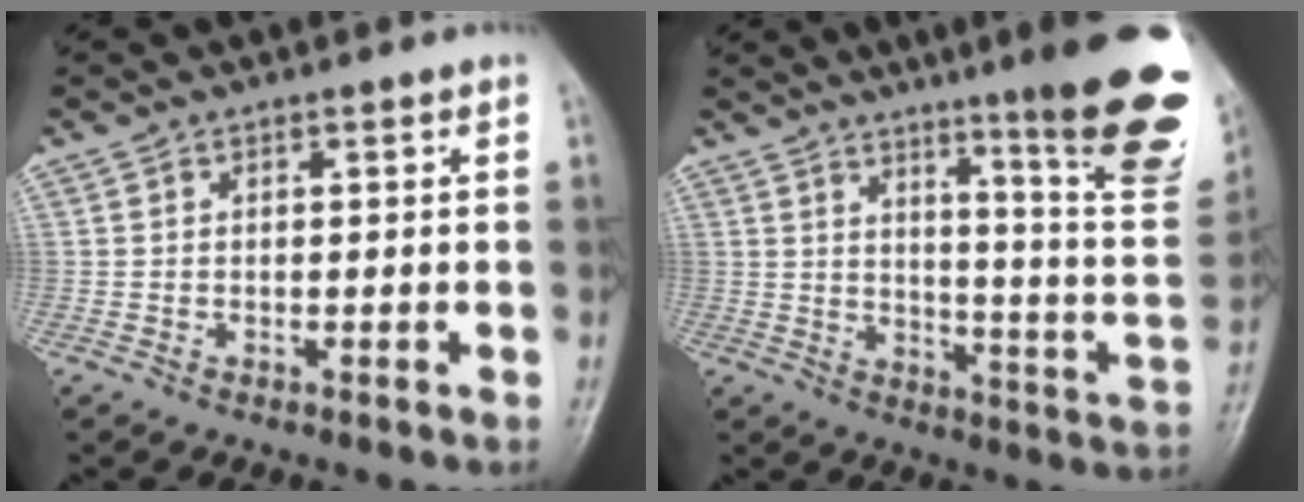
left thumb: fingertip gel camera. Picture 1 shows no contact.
{"total": 23.5, "force": [13.8, 3.0, 18.9], "torque": [-0.217, -0.076, 0.185]}